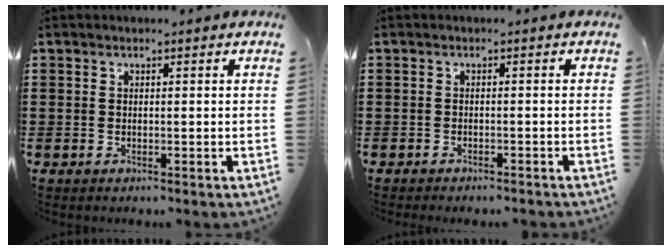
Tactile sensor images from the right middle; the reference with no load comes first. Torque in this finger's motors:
{"motor_torque": [0.91, -0.79, 0.23, 0.07]}